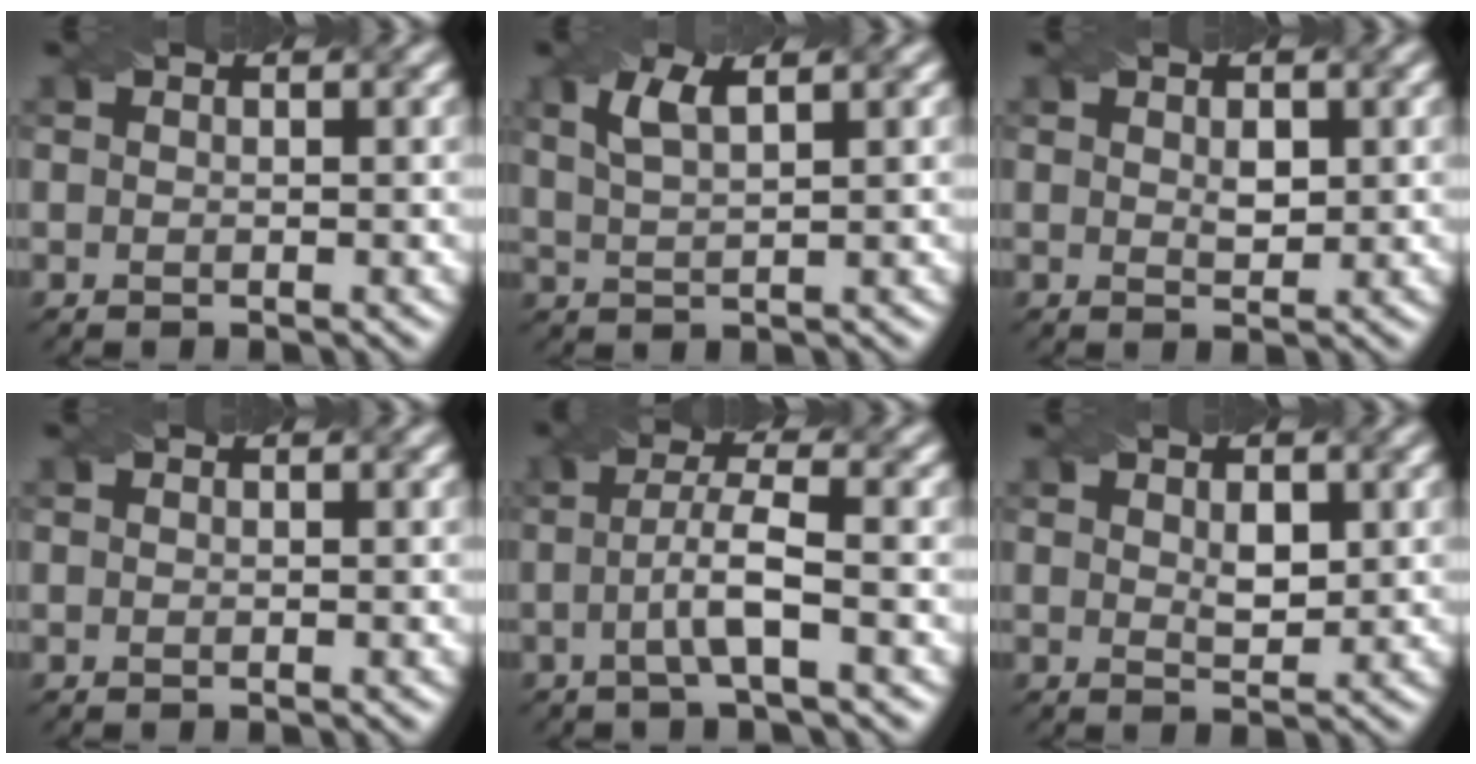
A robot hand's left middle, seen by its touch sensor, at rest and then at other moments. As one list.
[{"total": 3.0, "force": [1.5, 0.8, 2.5], "torque": [-0.051, 0.003, 0.032]}, {"total": 1.6, "force": [0.4, 0.8, 1.2], "torque": [-0.021, -0.002, 0.010]}, {"total": 0.0}, {"total": 3.6, "force": [-0.7, 0.5, 3.5], "torque": [-0.067, 0.003, -0.015]}, {"total": 2.1, "force": [0.6, 1.1, 1.7], "torque": [-0.028, -0.003, 0.014]}]